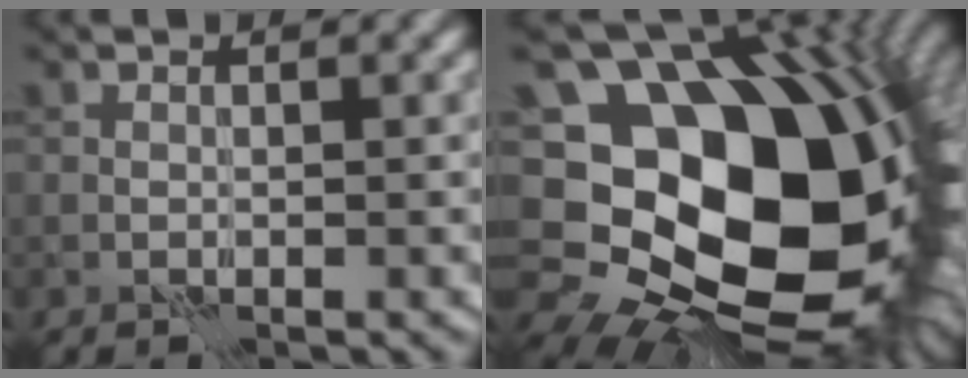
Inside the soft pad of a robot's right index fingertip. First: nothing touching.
{"total": 20.7, "force": [-0.5, 15.6, 13.5], "torque": [-0.242, -0.052, 0.032]}